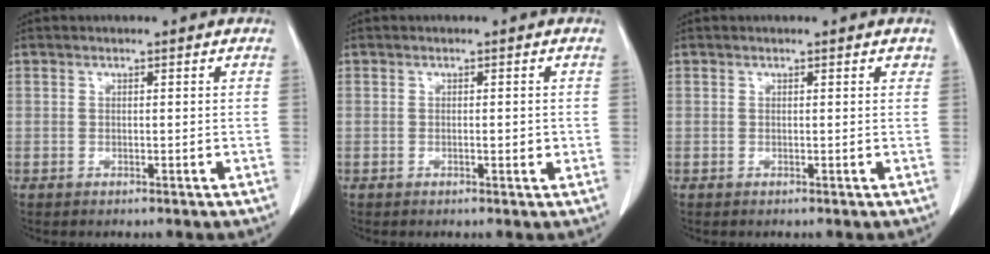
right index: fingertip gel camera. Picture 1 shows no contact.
{"total": 1.3, "force": [-0.1, 0.5, 1.2], "torque": [-0.018, 0.000, -0.002]}
{"total": 0.7, "force": [0.5, 0.3, 0.3], "torque": [-0.003, 0.000, 0.003]}